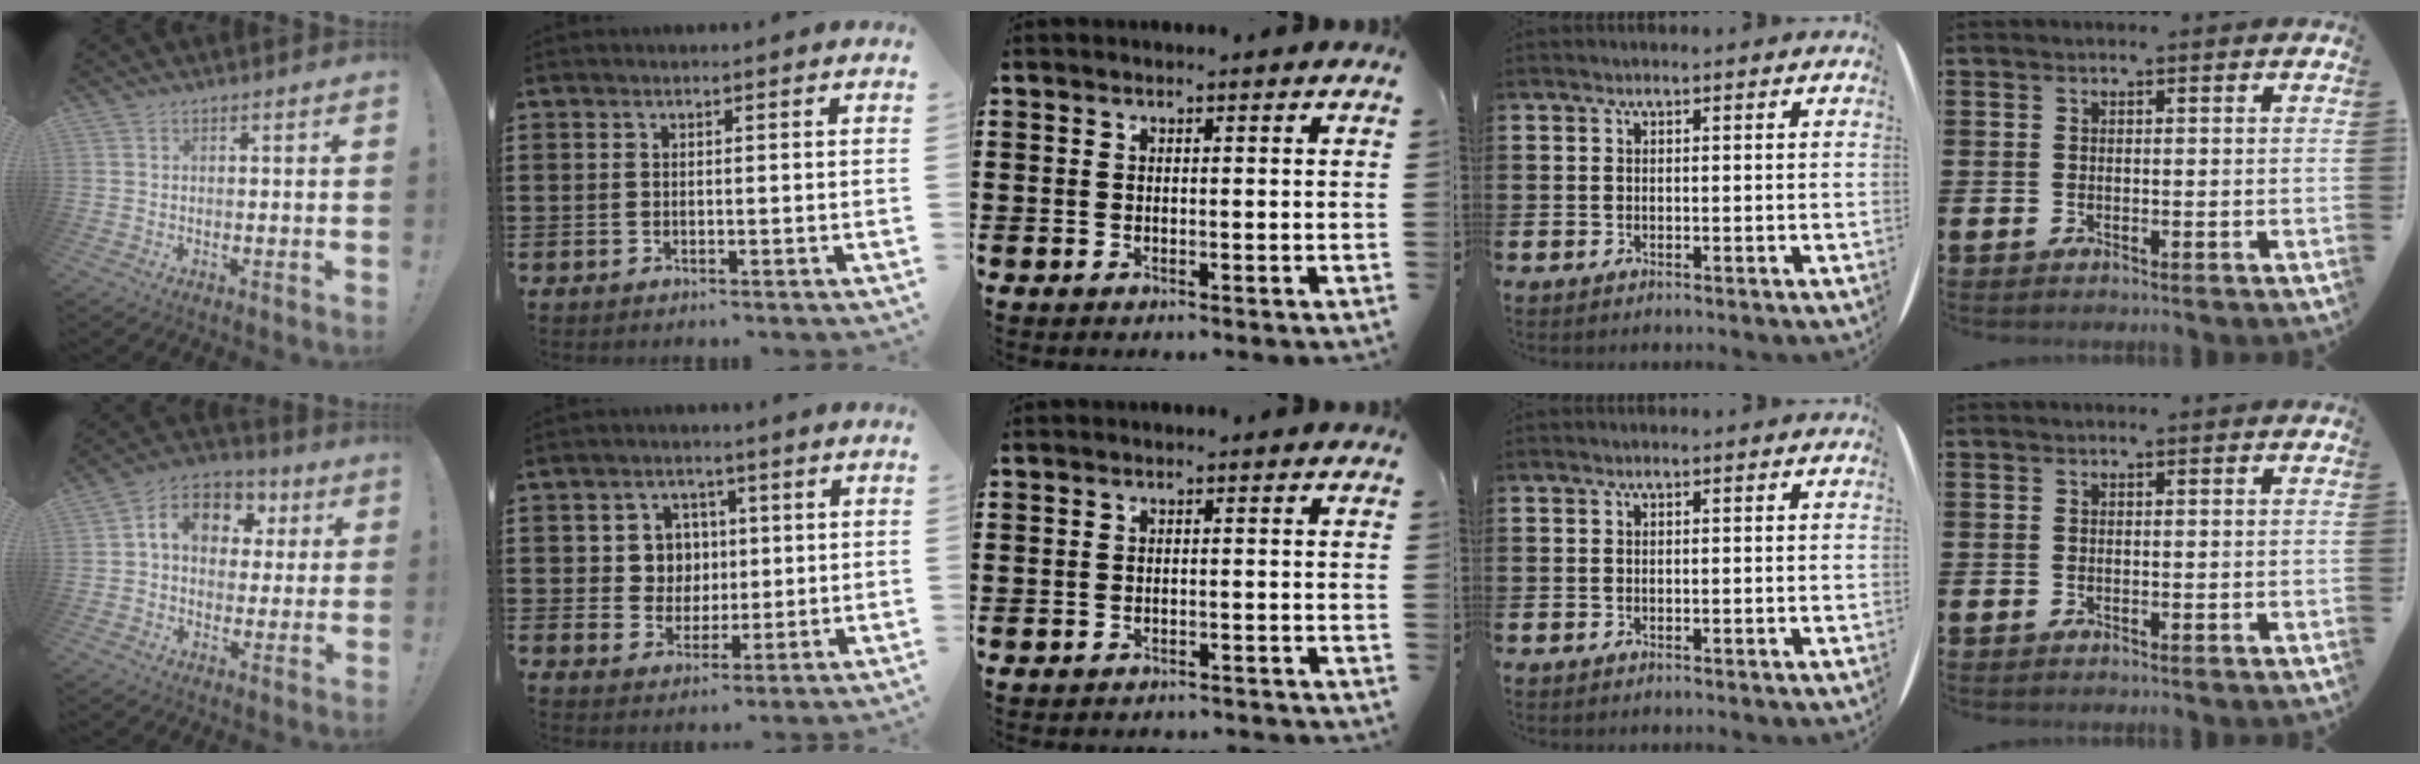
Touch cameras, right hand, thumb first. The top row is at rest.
{"thumb": {"total": 11.3, "force": [2.9, 9.1, 6.1], "torque": [-0.095, 0.004, 0.060]}, "index": {"total": 5.2, "force": [1.1, 5.0, 1.3], "torque": [-0.050, 0.018, 0.017]}, "middle": {"total": 1.6, "force": [-1.6, 0.0, -0.1], "torque": [-0.006, 0.000, -0.034]}}